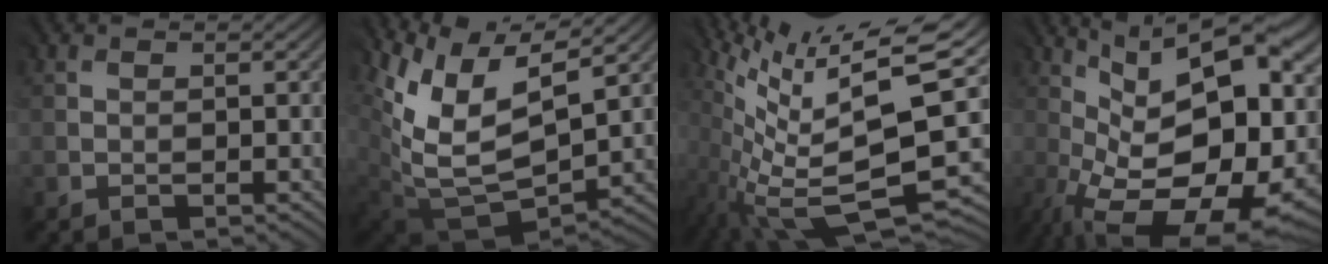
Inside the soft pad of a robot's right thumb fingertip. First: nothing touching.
{"total": 10.8, "force": [5.9, 5.3, 7.4], "torque": [-0.173, -0.005, 0.127]}
{"total": 12.7, "force": [0.2, 3.1, 12.3], "torque": [-0.228, -0.003, 0.026]}
{"total": 18.4, "force": [0.4, 9.3, 15.9], "torque": [-0.228, -0.012, 0.028]}